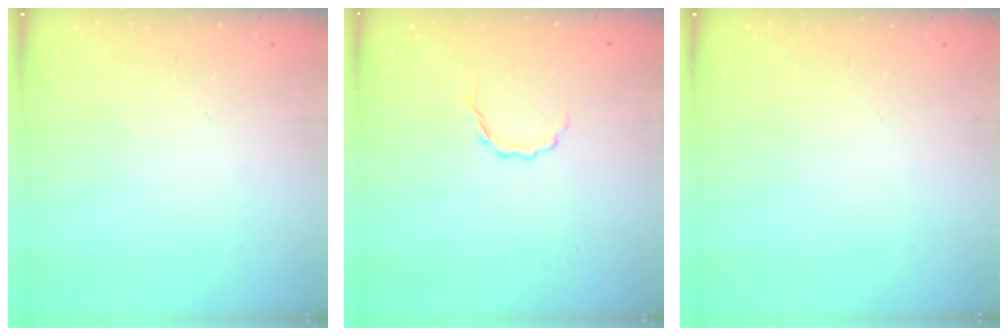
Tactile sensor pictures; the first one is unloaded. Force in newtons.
{"total": 3.7, "press": 3.6, "slide": 0.7}
{"total": 0.0}